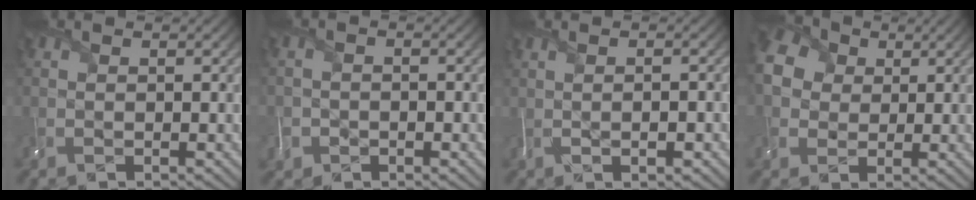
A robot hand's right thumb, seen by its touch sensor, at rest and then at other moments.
{"total": 2.5, "force": [-1.6, 1.9, 0.3], "torque": [-0.002, -0.008, -0.034]}
{"total": 2.9, "force": [-0.4, 0.5, 2.8], "torque": [-0.032, 0.004, -0.011]}
{"total": 8.4, "force": [2.1, 6.8, 4.5], "torque": [-0.131, 0.023, 0.029]}